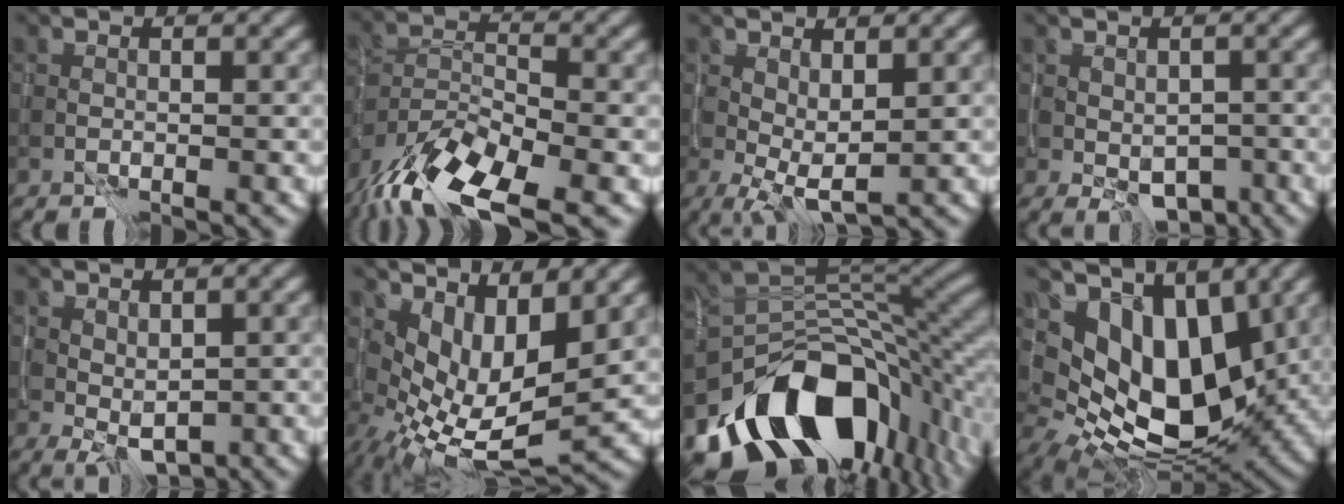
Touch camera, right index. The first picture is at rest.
{"total": 11.2, "force": [-7.8, 3.6, 7.2], "torque": [-0.135, -0.008, -0.148]}
{"total": 3.1, "force": [0.6, 1.2, 2.8], "torque": [-0.058, -0.005, 0.016]}
{"total": 4.0, "force": [-0.9, 2.6, 2.9], "torque": [-0.044, -0.011, -0.008]}
{"total": 2.5, "force": [0.2, 1.4, 2.1], "torque": [-0.034, -0.007, 0.009]}
{"total": 7.9, "force": [1.7, 3.5, 6.9], "torque": [-0.133, -0.020, 0.040]}
{"total": 15.1, "force": [-7.2, 9.1, 9.7], "torque": [-0.158, -0.004, -0.105]}
{"total": 11.0, "force": [3.4, 6.7, 8.0], "torque": [-0.142, -0.018, 0.064]}